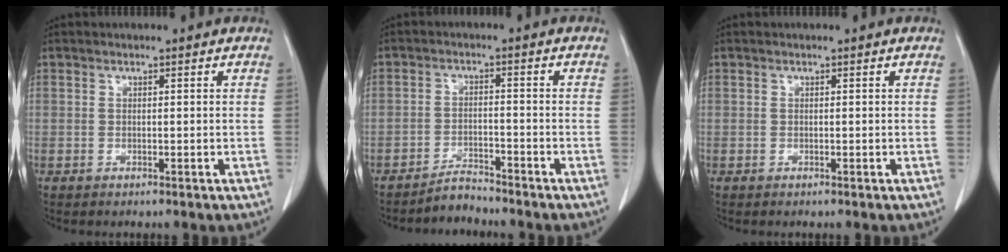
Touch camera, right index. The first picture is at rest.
{"total": 3.0, "force": [-3.0, 0.2, -0.1], "torque": [0.003, -0.012, -0.052]}
{"total": 0.0}